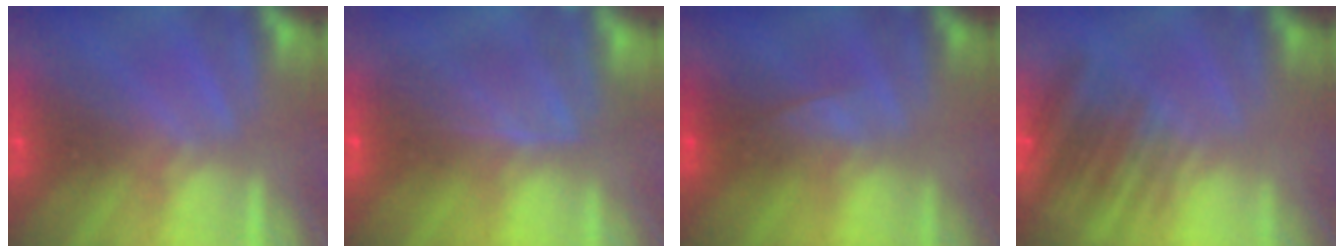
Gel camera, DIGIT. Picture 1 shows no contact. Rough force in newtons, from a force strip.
{"total": 9.4}
{"total": 3.8}
{"total": 7.2}